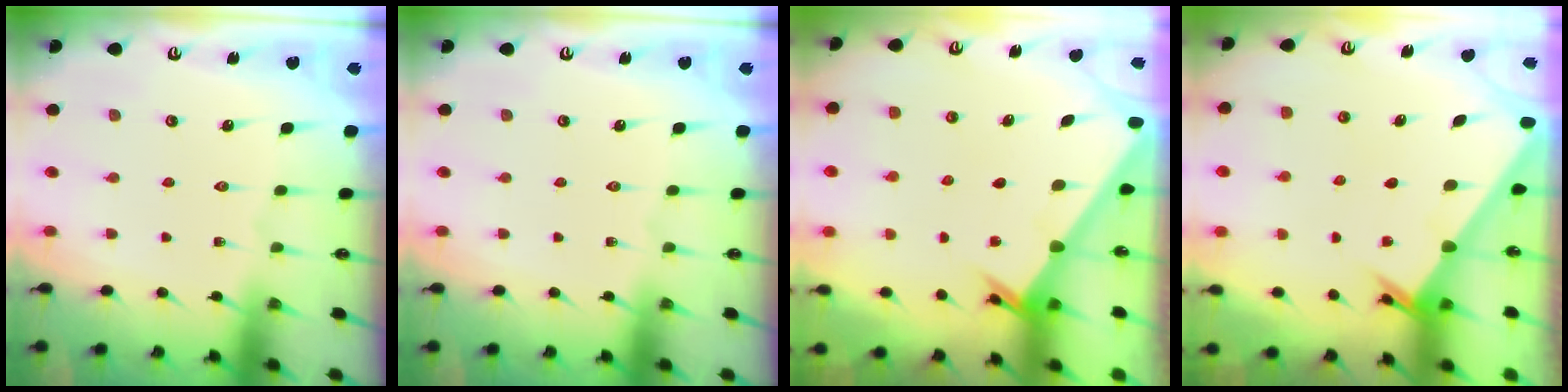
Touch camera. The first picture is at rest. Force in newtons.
{"total": 0.0}
{"total": 2.4, "press": 2.4, "slide": 0.2}
{"total": 2.4, "press": 2.4, "slide": 0.2}